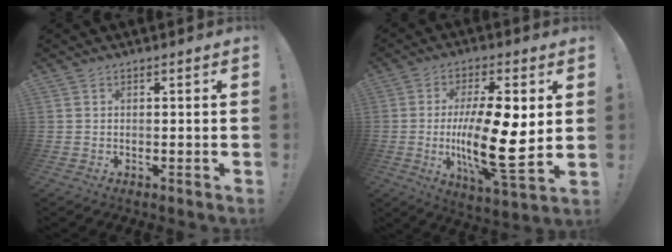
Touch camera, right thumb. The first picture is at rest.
{"total": 20.0, "force": [-0.3, 6.0, 19.0], "torque": [-0.344, -0.021, -0.012]}